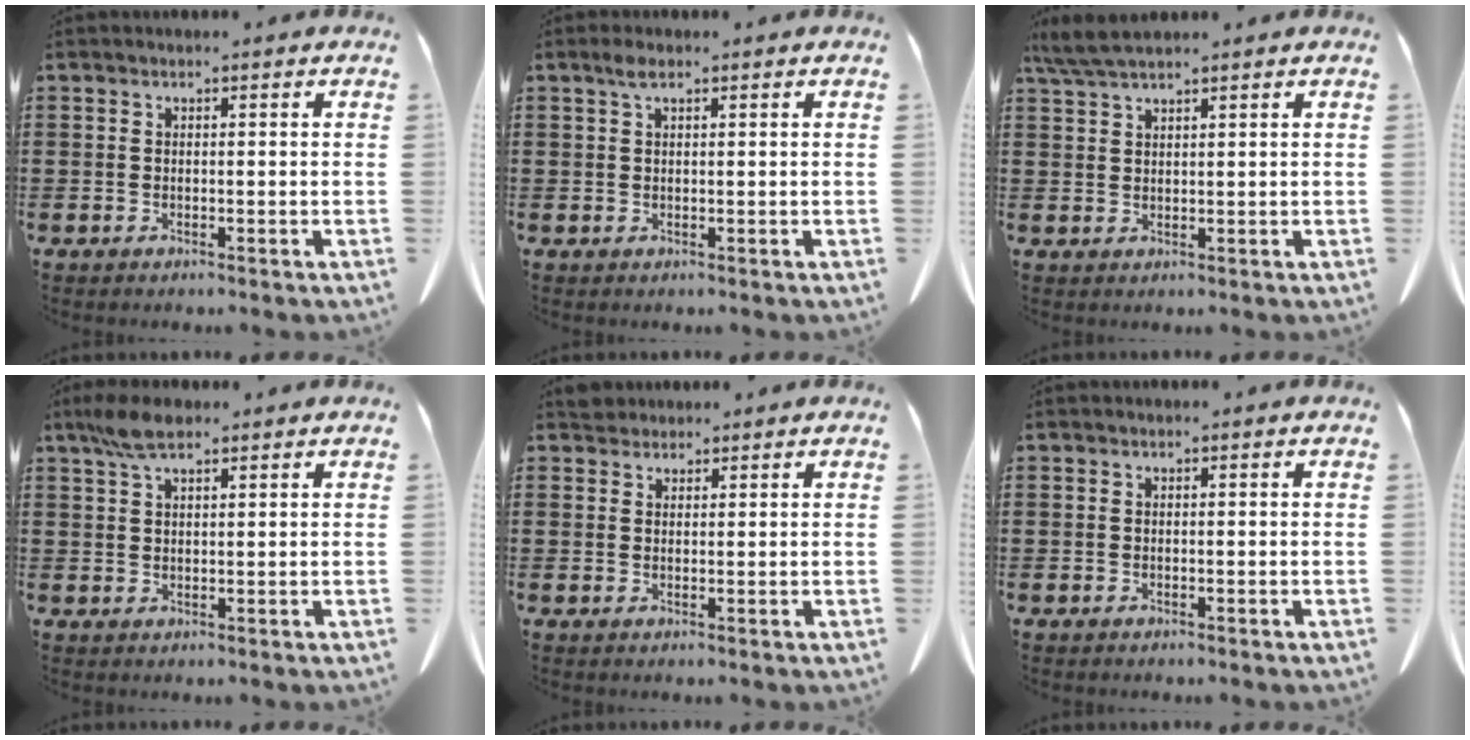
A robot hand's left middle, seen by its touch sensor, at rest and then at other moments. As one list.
[{"total": 1.6, "force": [0.8, 0.6, 1.3], "torque": [-0.030, 0.002, 0.014]}, {"total": 4.1, "force": [3.3, 0.4, 2.4], "torque": [-0.055, -0.003, 0.064]}, {"total": 4.7, "force": [3.0, 1.5, 3.3], "torque": [-0.073, 0.003, 0.057]}, {"total": 1.9, "force": [1.8, 0.7, 0.1], "torque": [0.000, -0.002, 0.036]}, {"total": 0.0}]